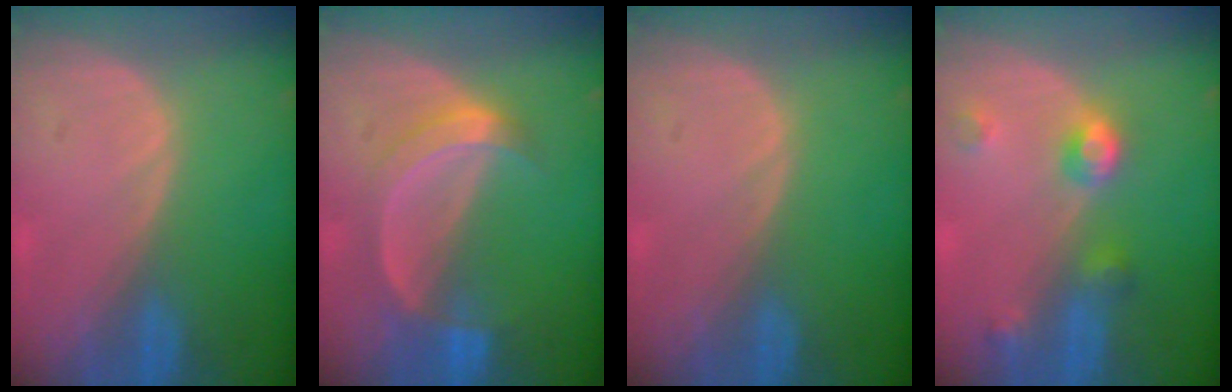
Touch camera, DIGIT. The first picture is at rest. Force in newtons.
{"total": 5.6, "press": 5.3, "slide": 1.7}
{"total": 0.0}
{"total": 4.6, "press": 4.2, "slide": 2.0}